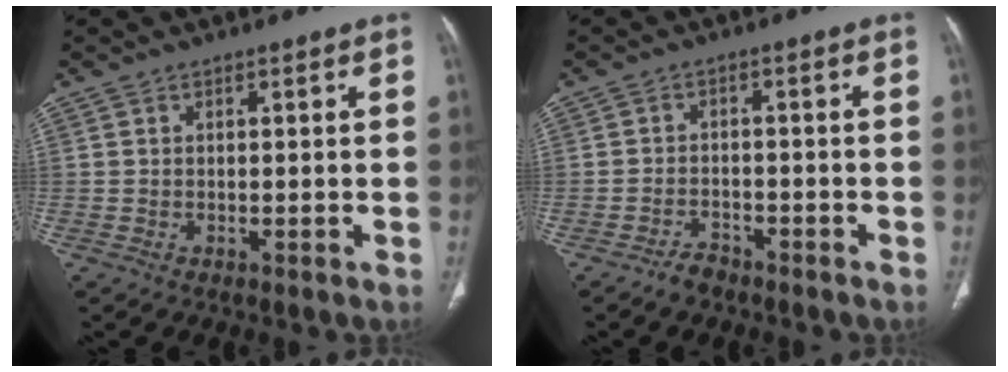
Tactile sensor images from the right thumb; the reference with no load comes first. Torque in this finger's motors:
{"motor_torque": [0.50, -0.19, -0.22, 0.01, -0.03]}